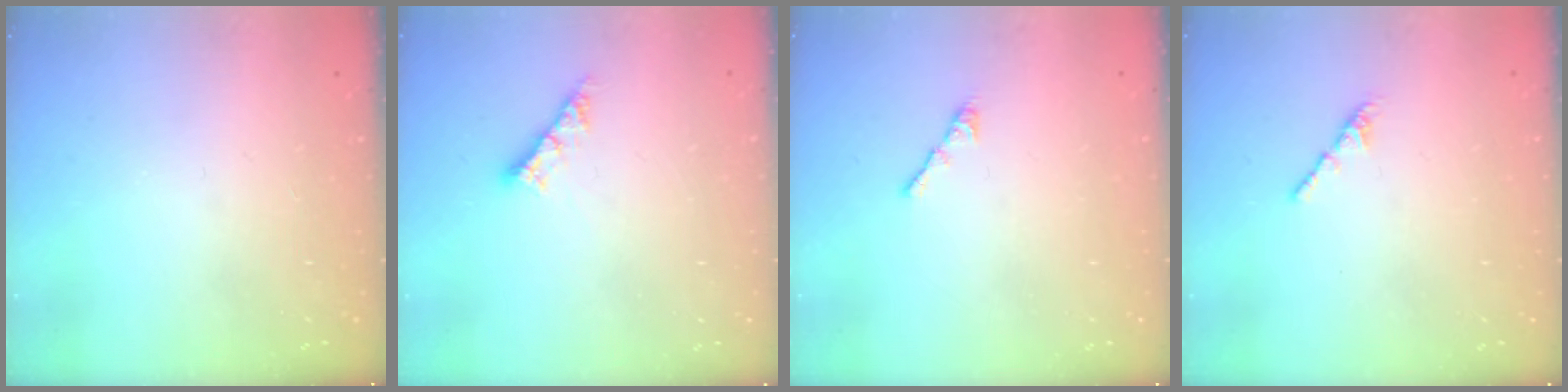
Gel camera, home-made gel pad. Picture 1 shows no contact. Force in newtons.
{"total": 5.0, "press": 5.0, "slide": 0.3}
{"total": 0.6, "press": 0.4, "slide": 0.4}
{"total": 2.4, "press": 2.3, "slide": 0.8}